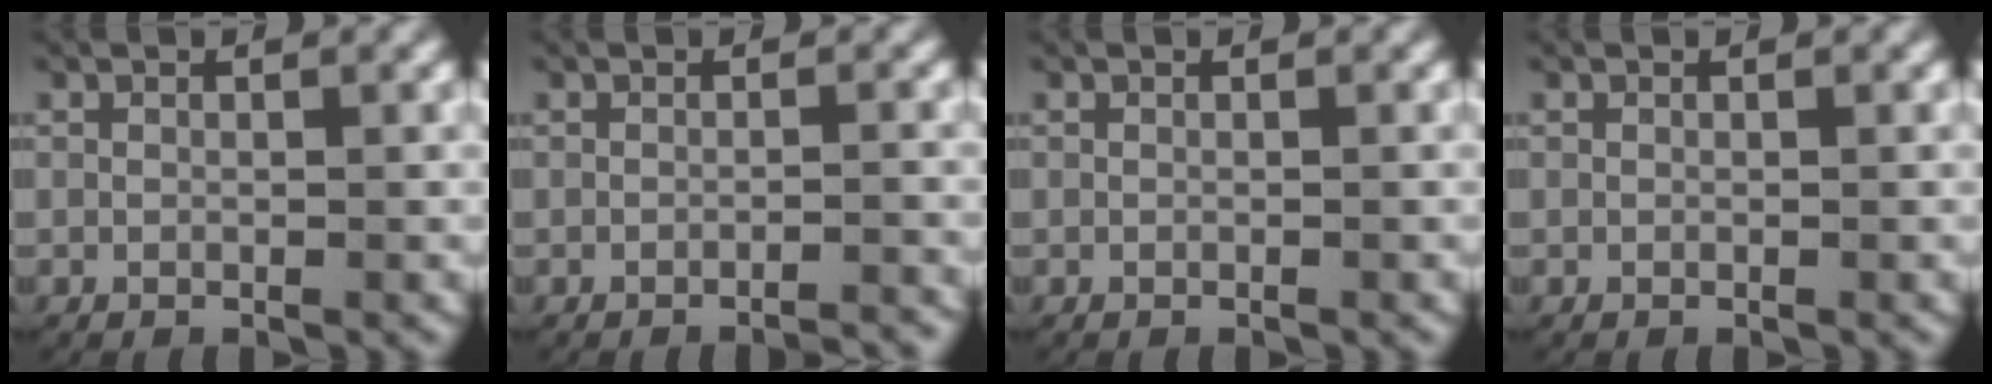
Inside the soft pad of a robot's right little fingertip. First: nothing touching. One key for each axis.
{"total": 2.1, "fx": -2.0, "fy": 0.2, "fz": 0.6, "tx": -0.006, "ty": 0.000, "tz": -0.031}
{"total": 0.0}
{"total": 0.0}